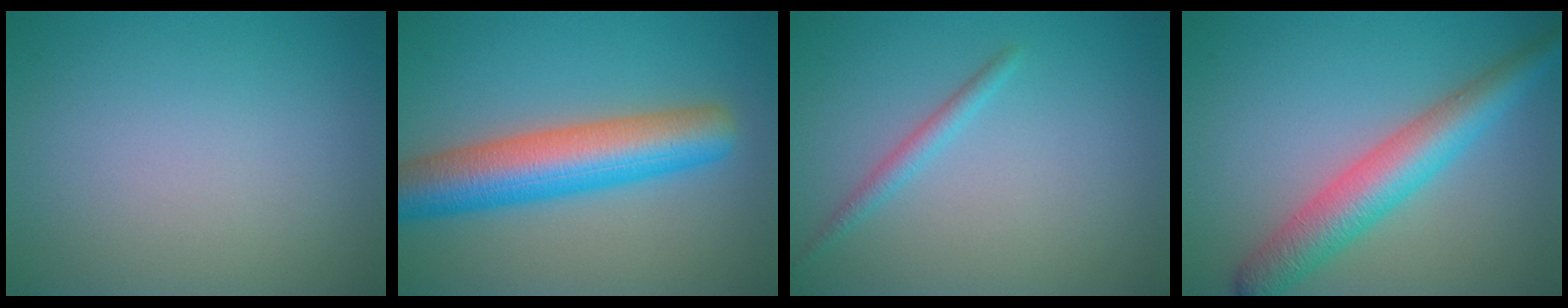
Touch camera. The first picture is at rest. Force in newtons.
{"total": 8.4, "press": 8.4, "slide": 0.3}
{"total": 1.4, "press": 1.4, "slide": 0.0}
{"total": 5.7, "press": 5.7, "slide": 0.1}